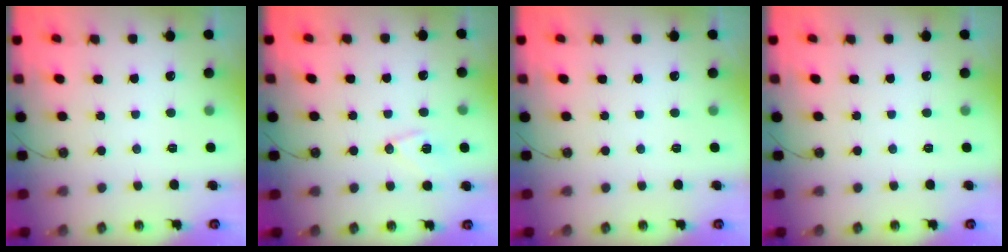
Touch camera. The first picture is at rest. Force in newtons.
{"total": 9.5, "press": 9.2, "slide": 2.5}
{"total": 0.0}
{"total": 0.0}